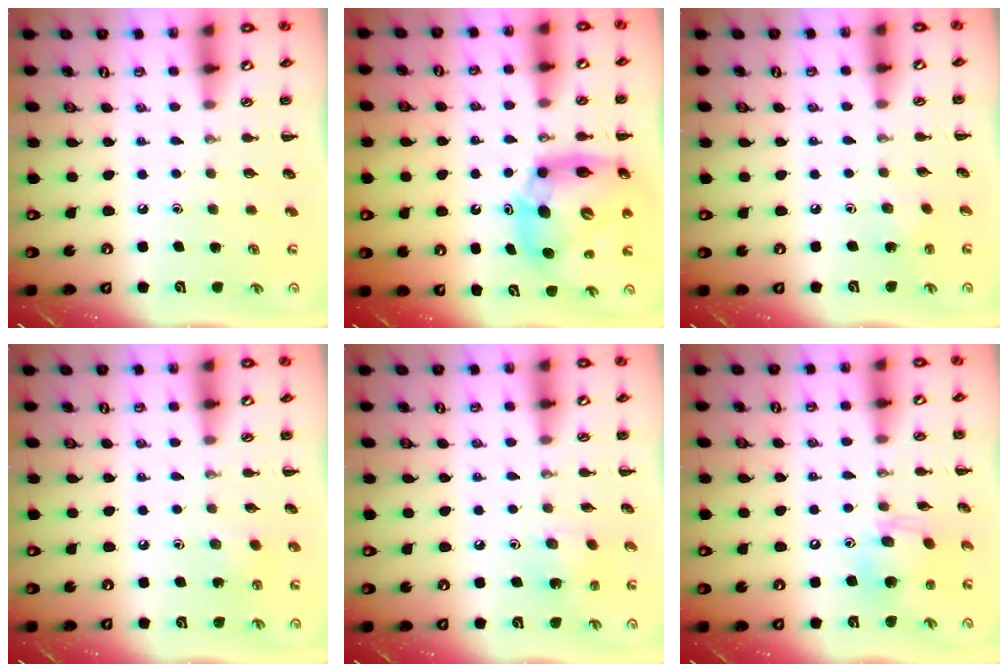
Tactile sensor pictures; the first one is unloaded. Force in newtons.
{"total": 14.1, "press": 13.5, "slide": 4.2}
{"total": 2.6, "press": 2.5, "slide": 0.8}
{"total": 2.1, "press": 2.0, "slide": 0.6}
{"total": 2.1, "press": 2.0, "slide": 0.5}
{"total": 12.3, "press": 11.9, "slide": 3.1}